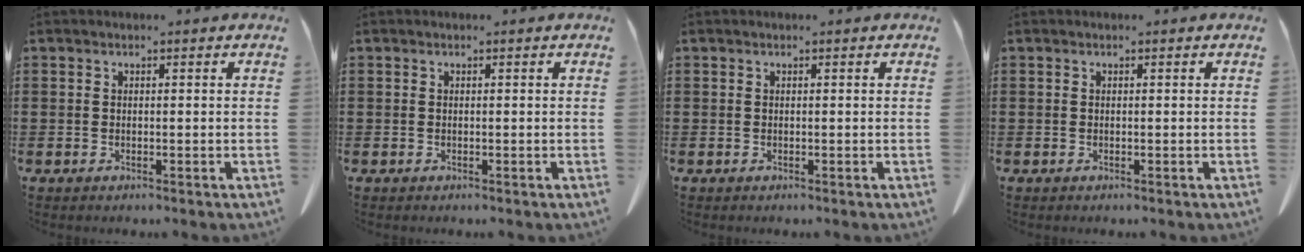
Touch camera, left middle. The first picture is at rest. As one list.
[{"total": 0.0}, {"total": 0.0}, {"total": 0.0}]